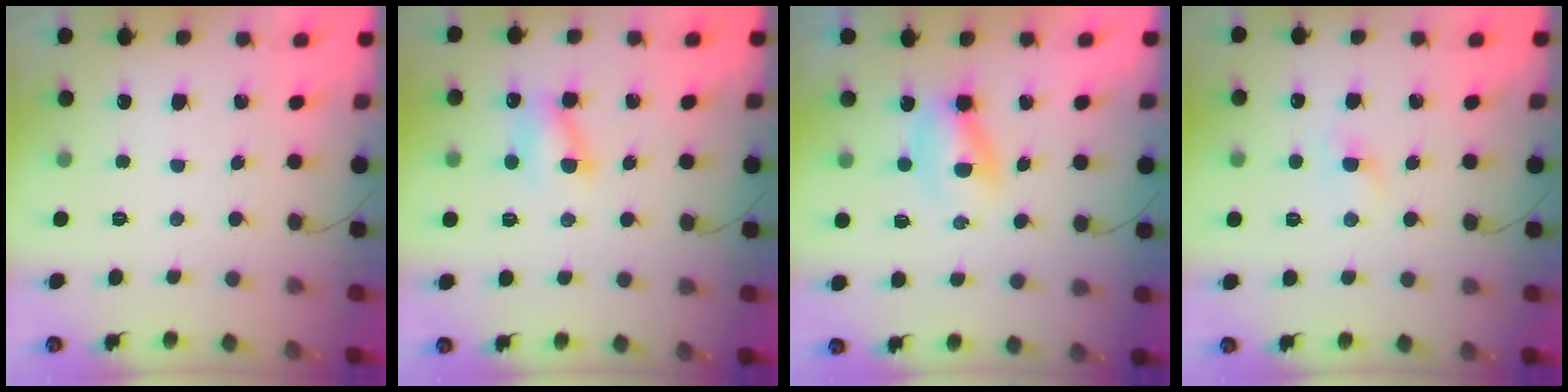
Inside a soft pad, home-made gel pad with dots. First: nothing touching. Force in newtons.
{"total": 6.5, "press": 6.4, "slide": 0.9}
{"total": 2.8, "press": 2.5, "slide": 1.2}
{"total": 1.0, "press": 0.8, "slide": 0.6}